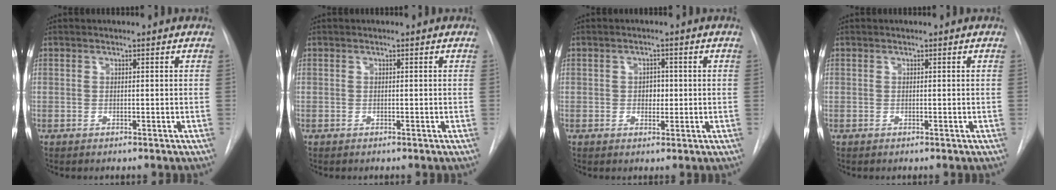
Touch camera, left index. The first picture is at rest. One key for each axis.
{"total": 0.0}
{"total": 2.1, "fx": -0.2, "fy": 1.6, "fz": 1.4, "tx": -0.016, "ty": 0.000, "tz": -0.002}
{"total": 0.0}